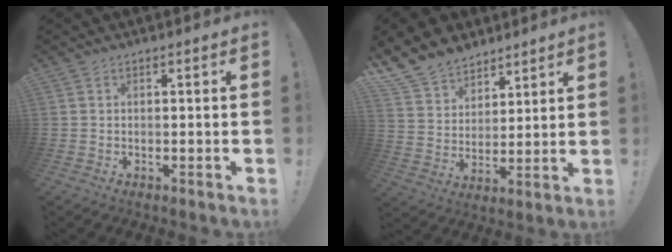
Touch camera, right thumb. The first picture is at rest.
{"total": 12.0, "force": [9.5, 7.1, 2.3], "torque": [-0.056, -0.073, 0.186]}